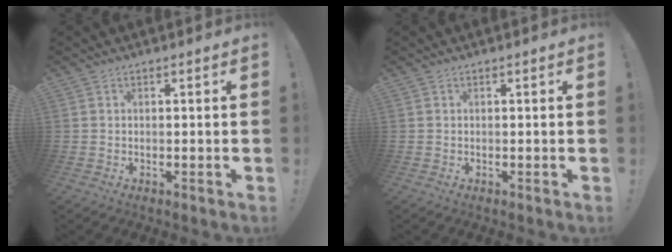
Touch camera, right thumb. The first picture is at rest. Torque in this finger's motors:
{"motor_torque": [0.00, 0.00, 0.00, 0.00, 0.00]}